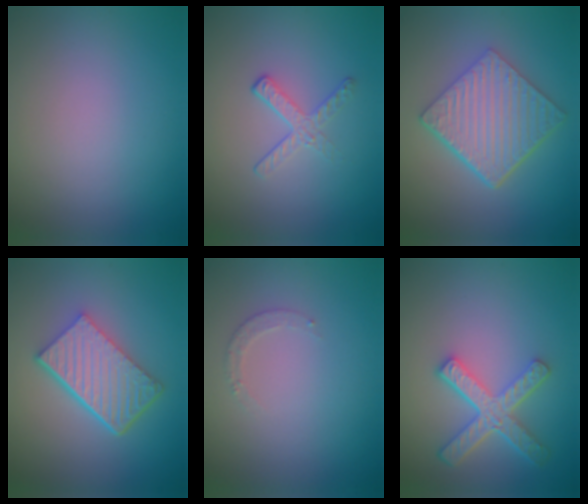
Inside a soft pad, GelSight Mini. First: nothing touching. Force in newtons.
{"total": 1.9, "press": 1.1, "slide": 1.6}
{"total": 6.6, "press": 4.7, "slide": 4.6}
{"total": 6.6, "press": 4.5, "slide": 4.9}
{"total": 1.3, "press": 1.2, "slide": 0.2}
{"total": 4.9, "press": 3.7, "slide": 3.2}